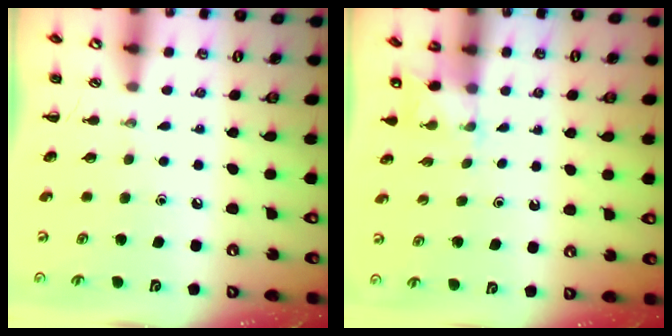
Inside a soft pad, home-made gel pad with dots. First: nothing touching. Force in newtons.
{"total": 2.2, "press": 2.1, "slide": 0.7}